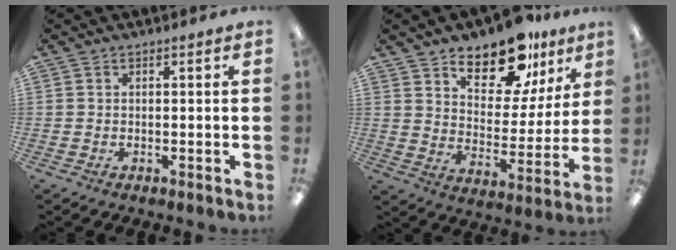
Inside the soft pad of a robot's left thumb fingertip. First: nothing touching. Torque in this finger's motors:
{"motor_torque": [0.46, 0.57, 1.30, -1.44, 0.06]}